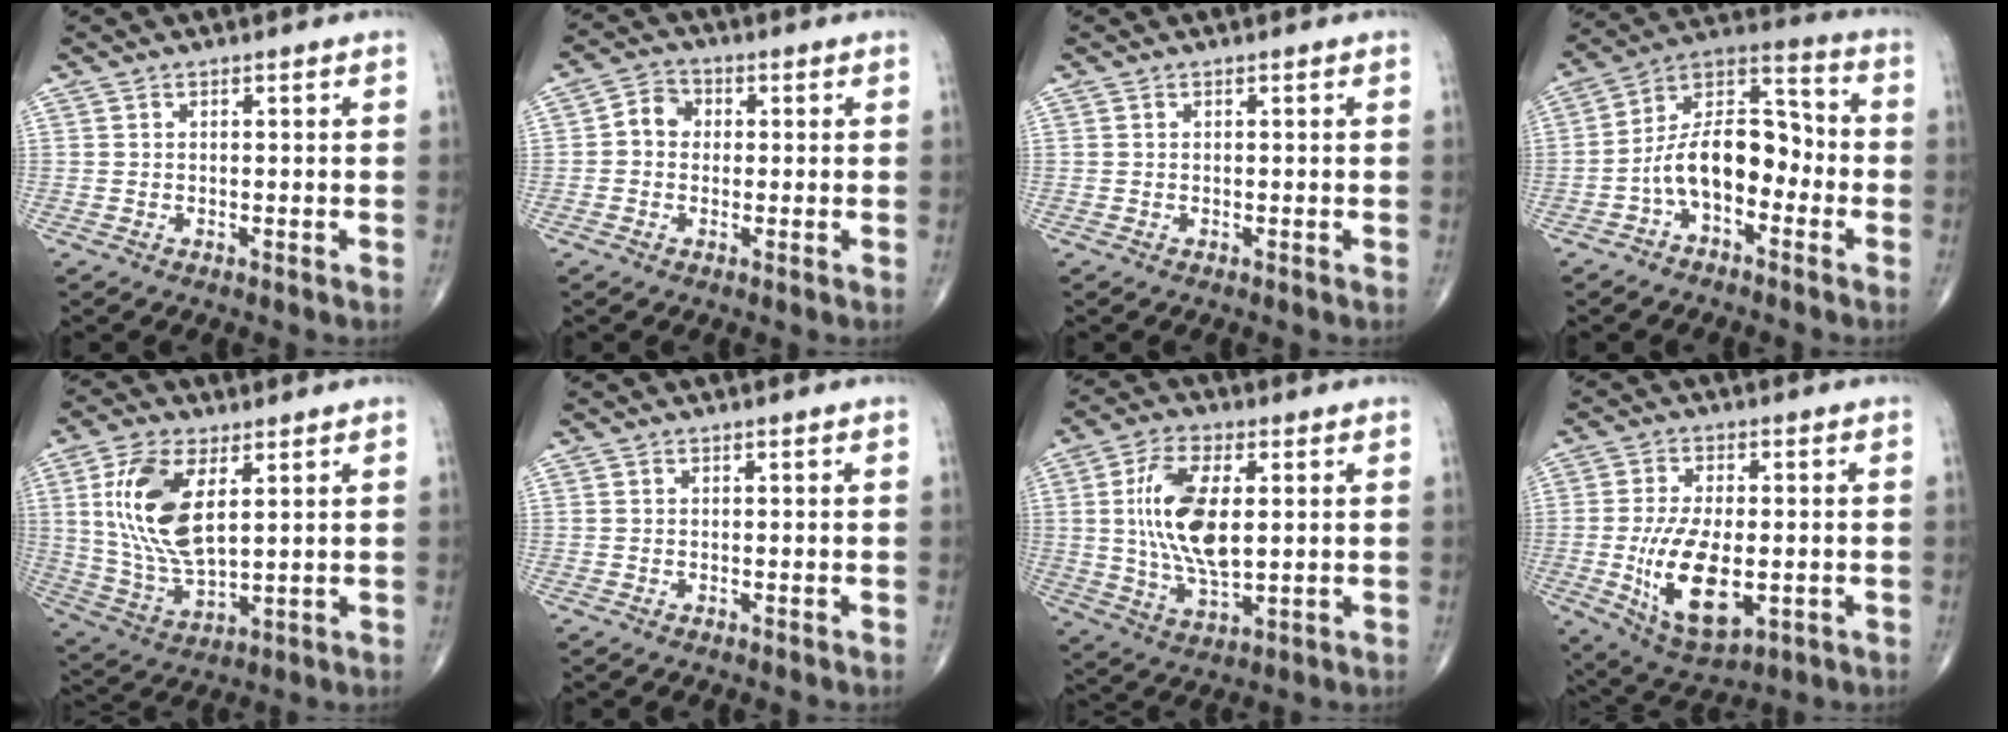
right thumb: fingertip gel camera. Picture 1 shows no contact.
{"total": 4.5, "force": [0.1, 3.9, 2.2], "torque": [-0.022, 0.015, -0.009]}
{"total": 0.0}
{"total": 13.9, "force": [-3.8, 8.0, 10.7], "torque": [-0.161, 0.063, -0.077]}
{"total": 14.9, "force": [4.4, 7.1, 12.3], "torque": [-0.250, -0.018, 0.094]}
{"total": 0.0}
{"total": 14.4, "force": [2.0, 6.8, 12.5], "torque": [-0.241, -0.012, 0.040]}
{"total": 14.4, "force": [-2.5, 7.1, 12.2], "torque": [-0.218, -0.011, -0.027]}